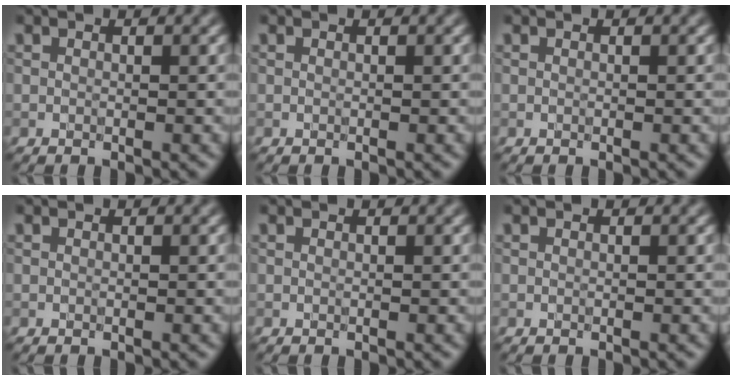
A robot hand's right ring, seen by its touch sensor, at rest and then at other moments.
{"total": 0.0}
{"total": 0.0}
{"total": 0.0}
{"total": 0.0}
{"total": 0.0}